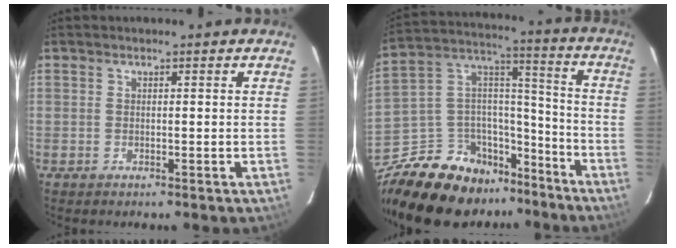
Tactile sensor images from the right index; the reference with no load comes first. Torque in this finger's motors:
{"motor_torque": [0.65, -0.84, -0.10, -0.16]}